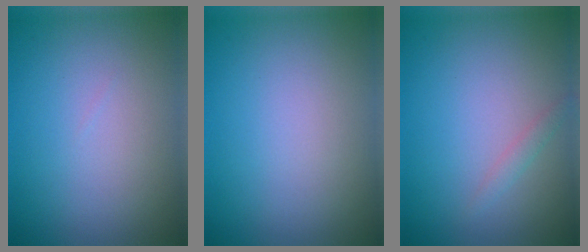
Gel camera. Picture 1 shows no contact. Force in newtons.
{"total": 0.0}
{"total": 0.9, "press": 0.9, "slide": 0.0}